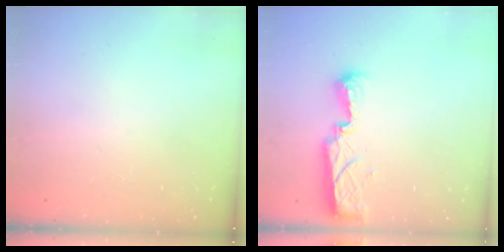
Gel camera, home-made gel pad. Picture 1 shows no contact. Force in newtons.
{"total": 7.9, "press": 7.9, "slide": 0.9}